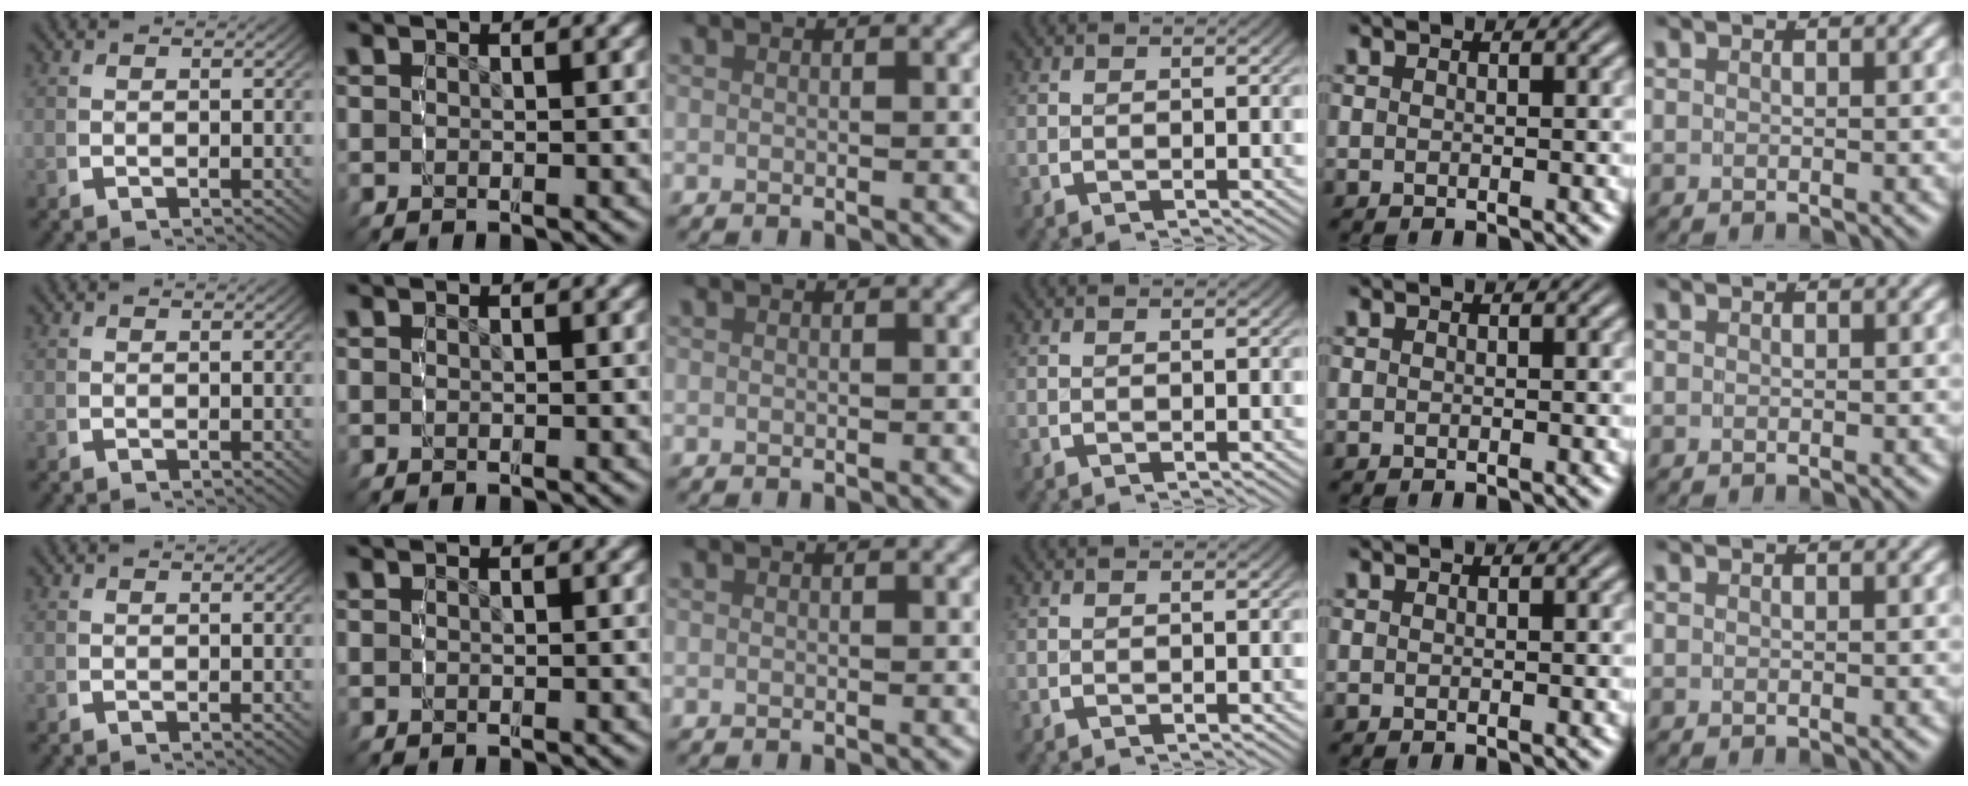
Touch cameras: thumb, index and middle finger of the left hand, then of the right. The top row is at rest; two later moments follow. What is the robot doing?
{"motion": "grasp_and_lifting", "object": "ethernet cable"}